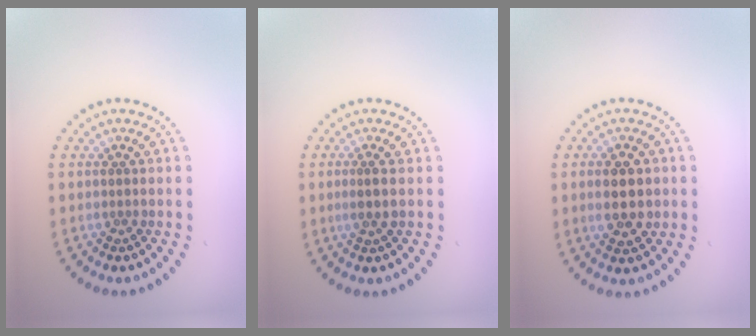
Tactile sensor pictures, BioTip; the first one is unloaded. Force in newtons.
{"total": 1.2, "press": 0.9, "slide": 0.8}
{"total": 4.2, "press": 4.2, "slide": 0.2}